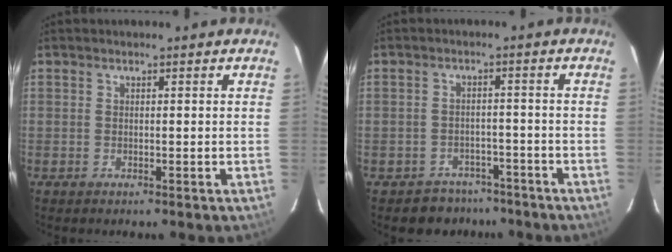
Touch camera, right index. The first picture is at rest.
{"total": 6.2, "force": [-4.7, 4.0, -0.2], "torque": [-0.008, 0.025, -0.063]}